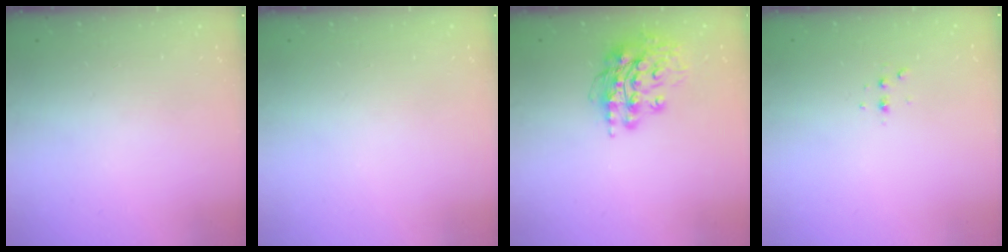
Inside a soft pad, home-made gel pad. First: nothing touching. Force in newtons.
{"total": 0.0}
{"total": 15.0, "press": 14.9, "slide": 1.6}
{"total": 2.8, "press": 2.8, "slide": 0.7}